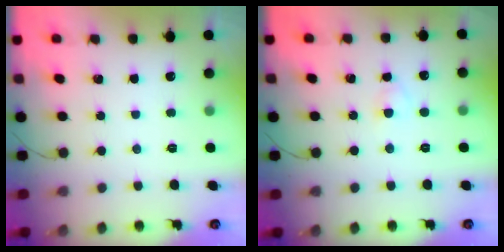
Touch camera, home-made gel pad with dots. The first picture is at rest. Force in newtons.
{"total": 2.2, "press": 2.0, "slide": 1.0}